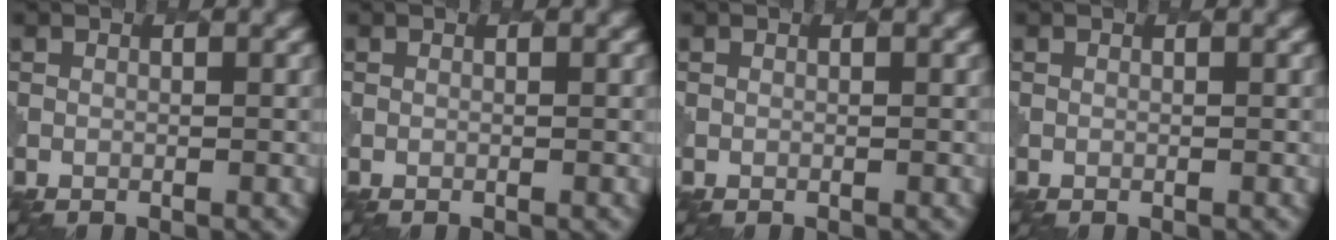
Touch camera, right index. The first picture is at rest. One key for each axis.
{"total": 0.0}
{"total": 0.0}
{"total": 0.0}